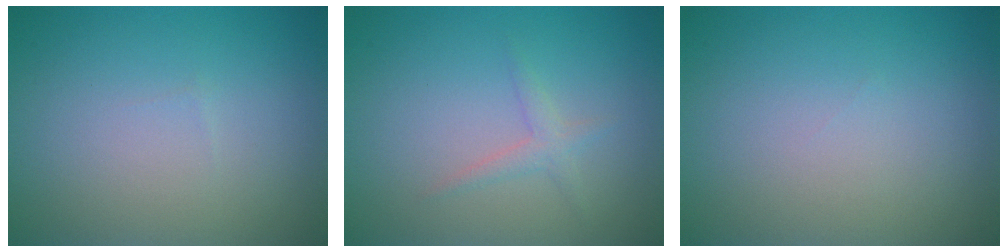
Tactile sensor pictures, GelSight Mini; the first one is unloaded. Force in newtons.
{"total": 1.3, "press": 1.3, "slide": 0.1}
{"total": 0.0}